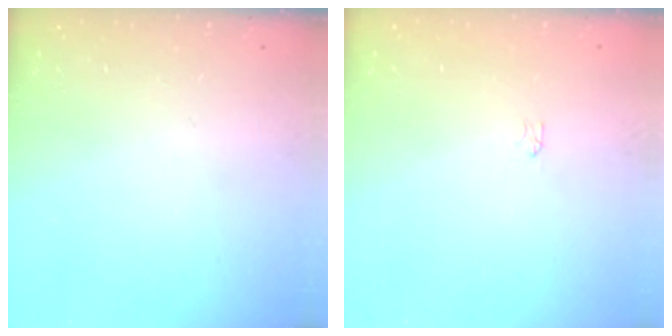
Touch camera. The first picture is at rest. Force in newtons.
{"total": 0.0}